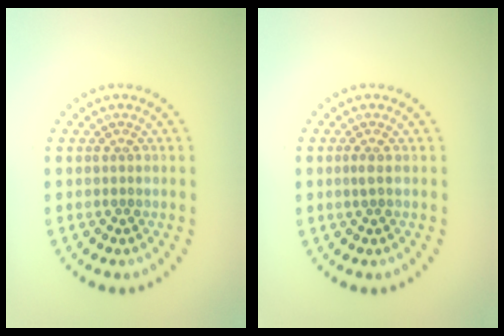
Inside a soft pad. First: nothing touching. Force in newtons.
{"total": 0.6, "press": 0.5, "slide": 0.3}